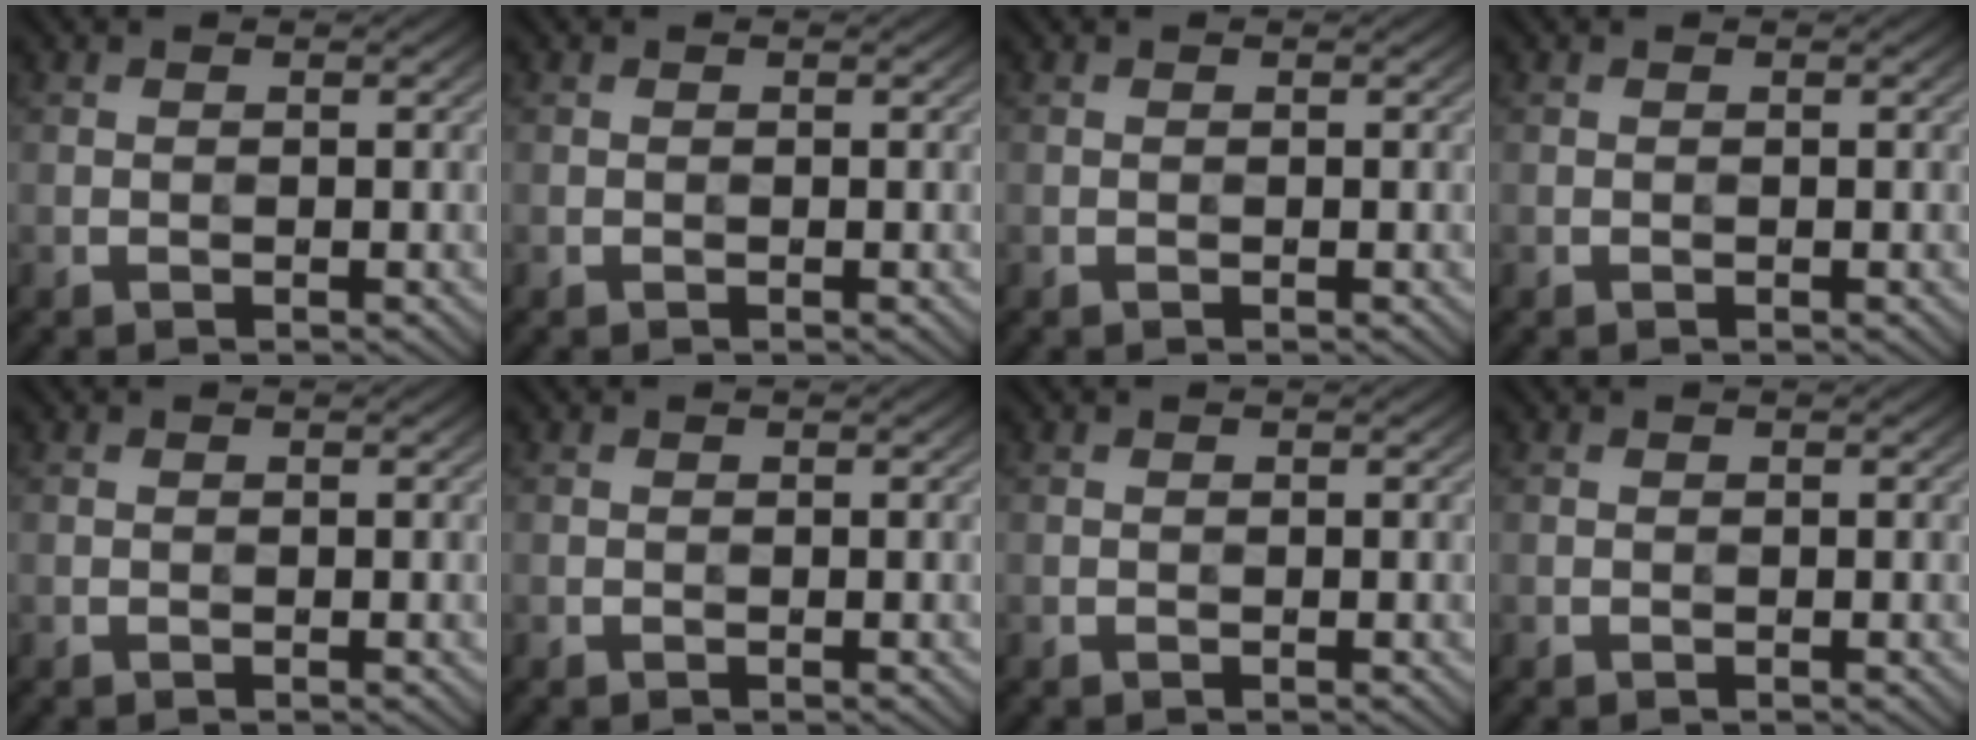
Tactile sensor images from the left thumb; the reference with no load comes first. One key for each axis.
{"total": 0.0}
{"total": 0.0}
{"total": 0.0}
{"total": 0.0}
{"total": 0.0}
{"total": 0.0}
{"total": 0.0}